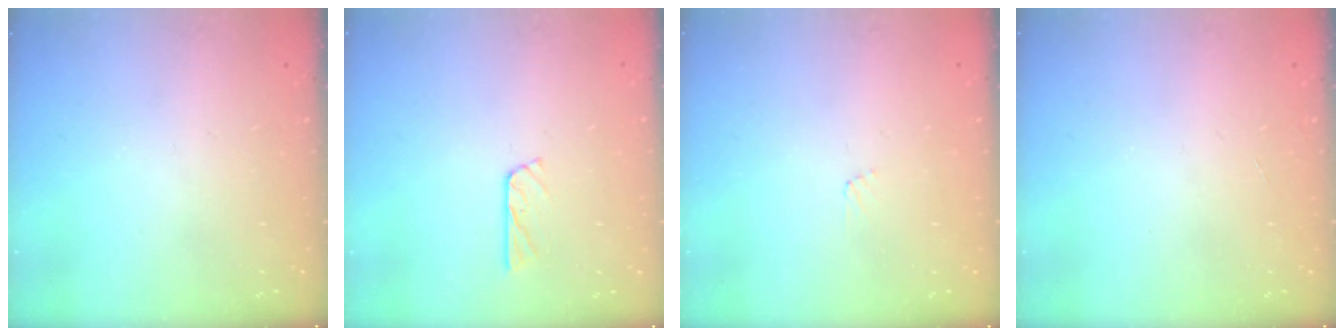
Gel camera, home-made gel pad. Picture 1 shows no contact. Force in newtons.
{"total": 4.3, "press": 4.3, "slide": 0.4}
{"total": 3.2, "press": 3.1, "slide": 0.3}
{"total": 0.0}